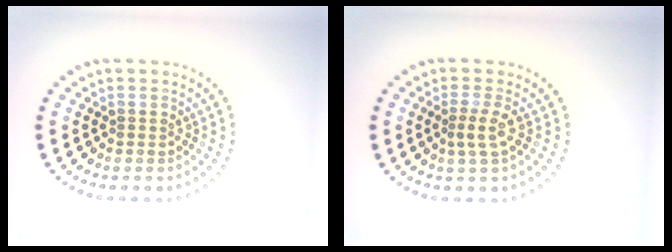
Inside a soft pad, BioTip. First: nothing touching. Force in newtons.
{"total": 2.0, "press": 1.5, "slide": 1.2}